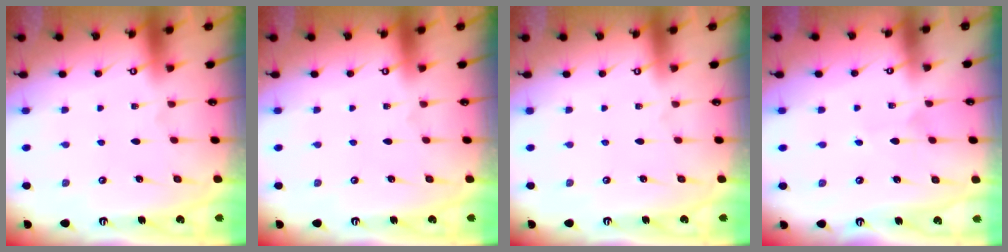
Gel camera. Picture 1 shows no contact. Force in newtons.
{"total": 0.0}
{"total": 0.0}
{"total": 2.9, "press": 2.9, "slide": 0.4}